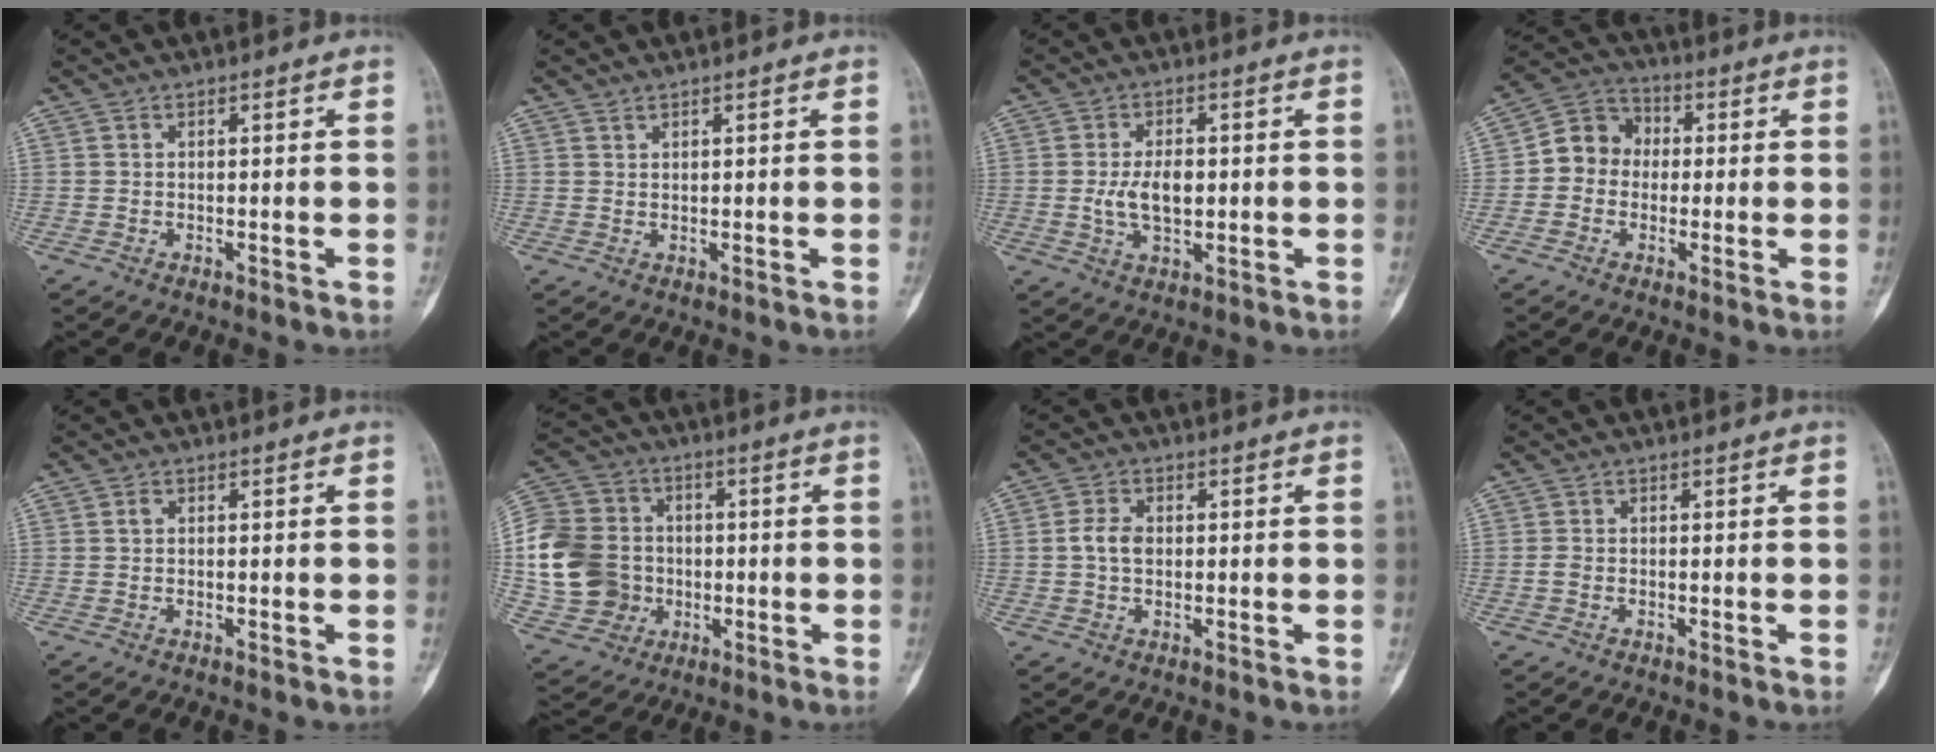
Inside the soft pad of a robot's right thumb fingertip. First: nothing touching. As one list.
[{"total": 0.6, "force": [0.6, 0.0, 0.2], "torque": [-0.004, -0.005, 0.014]}, {"total": 6.1, "force": [-0.2, 3.4, 5.0], "torque": [-0.089, -0.002, -0.001]}, {"total": 8.1, "force": [-0.4, 7.3, 3.6], "torque": [-0.035, 0.030, -0.025]}, {"total": 0.8, "force": [0.1, 0.6, 0.5], "torque": [-0.008, 0.002, 0.000]}, {"total": 17.1, "force": [-1.0, 14.9, 8.3], "torque": [-0.158, 0.020, -0.012]}, {"total": 3.7, "force": [0.0, 2.5, 2.7], "torque": [-0.054, 0.008, -0.004]}, {"total": 0.9, "force": [-0.3, 0.7, 0.6], "torque": [-0.013, 0.001, -0.007]}]